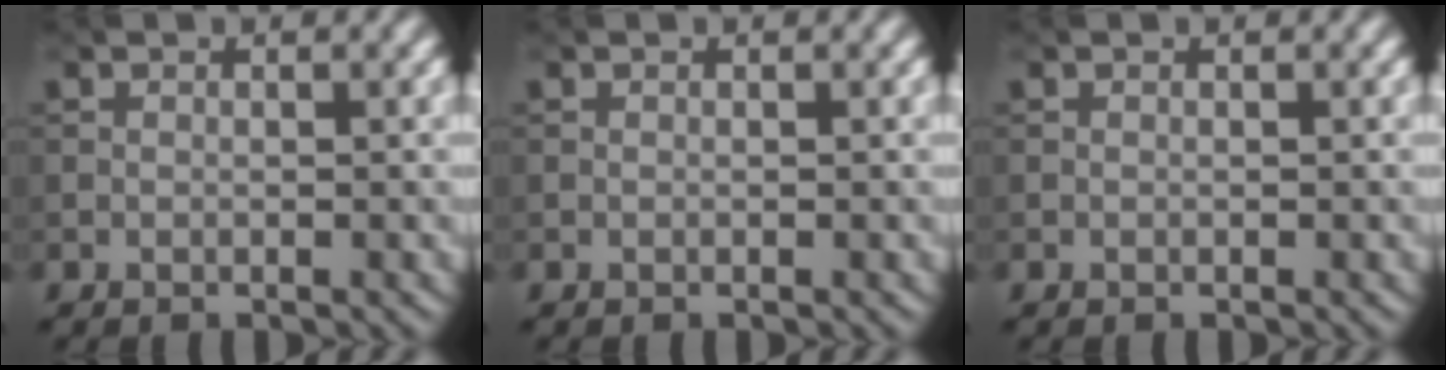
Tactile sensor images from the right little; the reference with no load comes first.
{"total": 0.0}
{"total": 0.0}